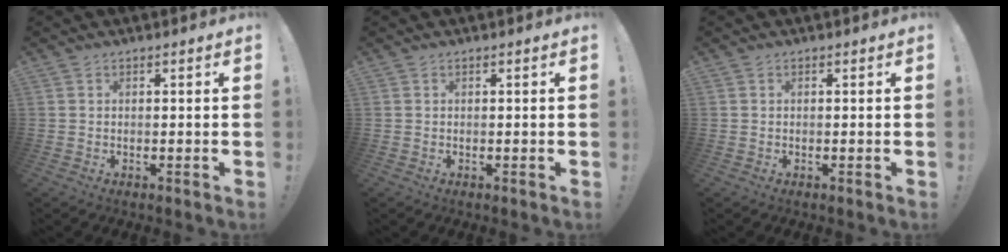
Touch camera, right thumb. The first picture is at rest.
{"total": 0.0}
{"total": 0.0}